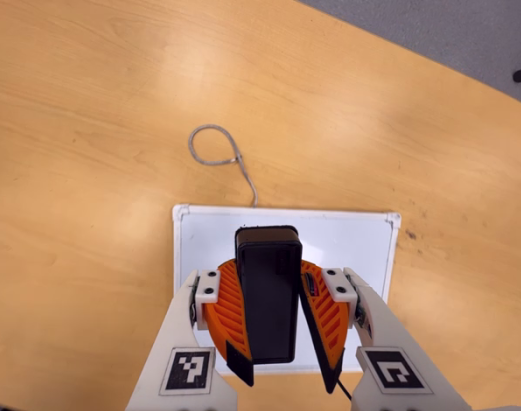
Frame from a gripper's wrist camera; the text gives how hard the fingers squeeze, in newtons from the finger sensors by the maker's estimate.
{"total": 11.4, "left": 10.7, "right": 12.1}